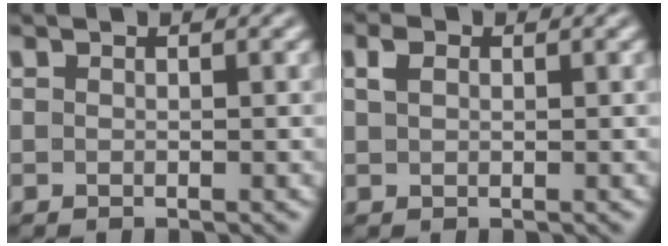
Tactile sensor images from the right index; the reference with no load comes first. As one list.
[{"total": 0.8, "force": [0.5, -0.1, 0.6], "torque": [-0.004, -0.003, 0.015]}]